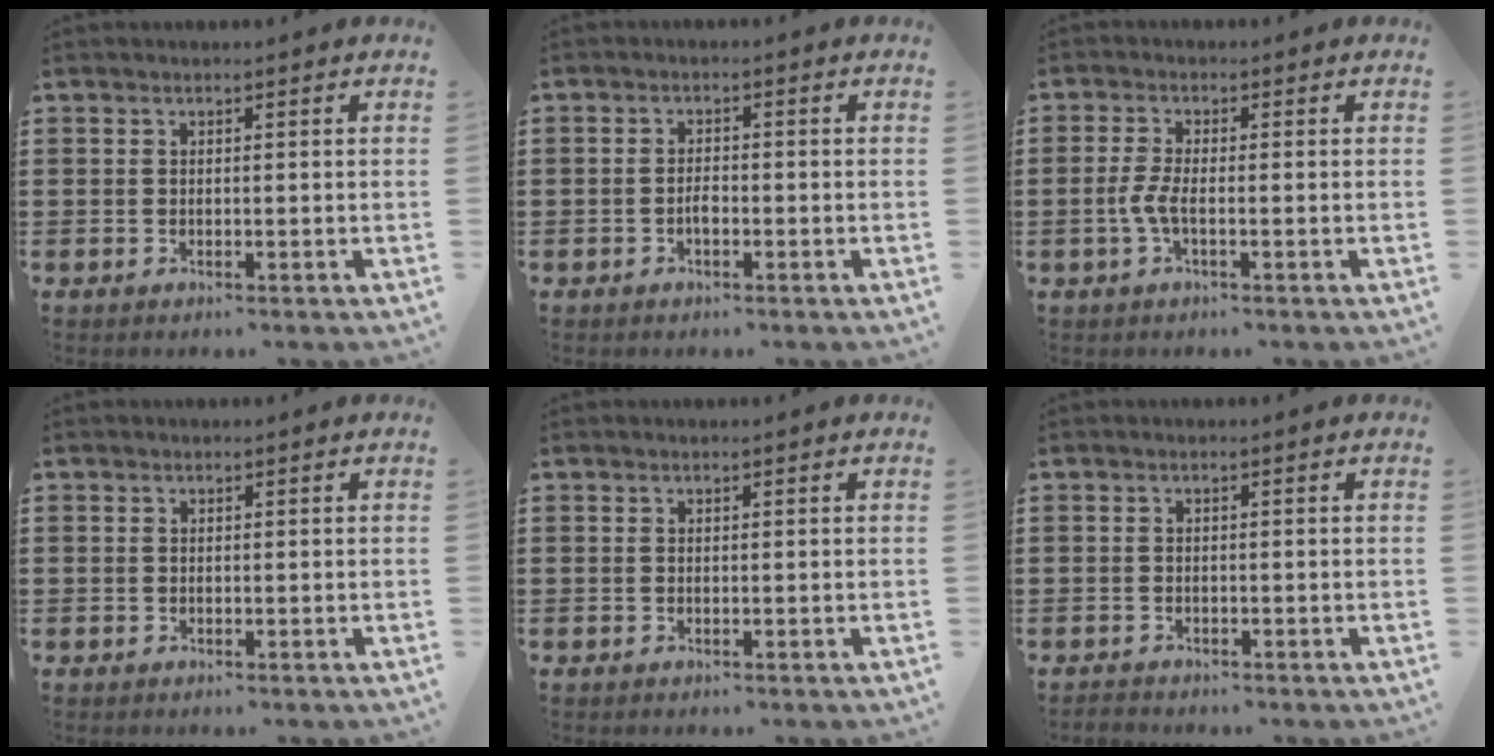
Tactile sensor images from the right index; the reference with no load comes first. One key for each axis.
{"total": 1.8, "fx": -0.8, "fy": 0.9, "fz": 1.4, "tx": -0.028, "ty": 0.001, "tz": -0.015}
{"total": 3.4, "fx": -1.1, "fy": 0.8, "fz": 3.1, "tx": -0.075, "ty": -0.005, "tz": -0.026}
{"total": 0.6, "fx": -0.1, "fy": 0.6, "fz": 0.1, "tx": -0.002, "ty": 0.005, "tz": -0.003}
{"total": 0.0}
{"total": 1.0, "fx": -1.0, "fy": 0.3, "fz": 0.0, "tx": -0.003, "ty": 0.002, "tz": -0.021}